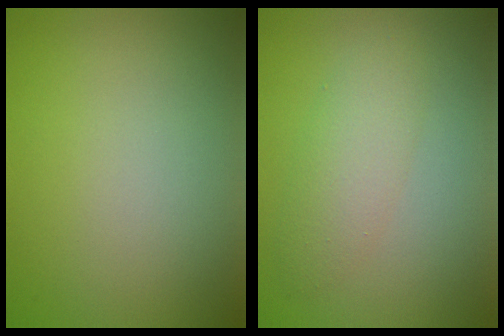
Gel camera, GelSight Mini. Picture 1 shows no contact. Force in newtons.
{"total": 3.0, "press": 3.0, "slide": 0.1}